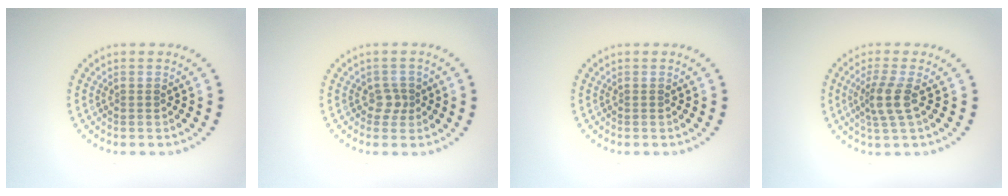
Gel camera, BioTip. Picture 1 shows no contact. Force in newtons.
{"total": 1.4, "press": 1.2, "slide": 0.8}
{"total": 0.0}
{"total": 2.8, "press": 2.1, "slide": 1.8}